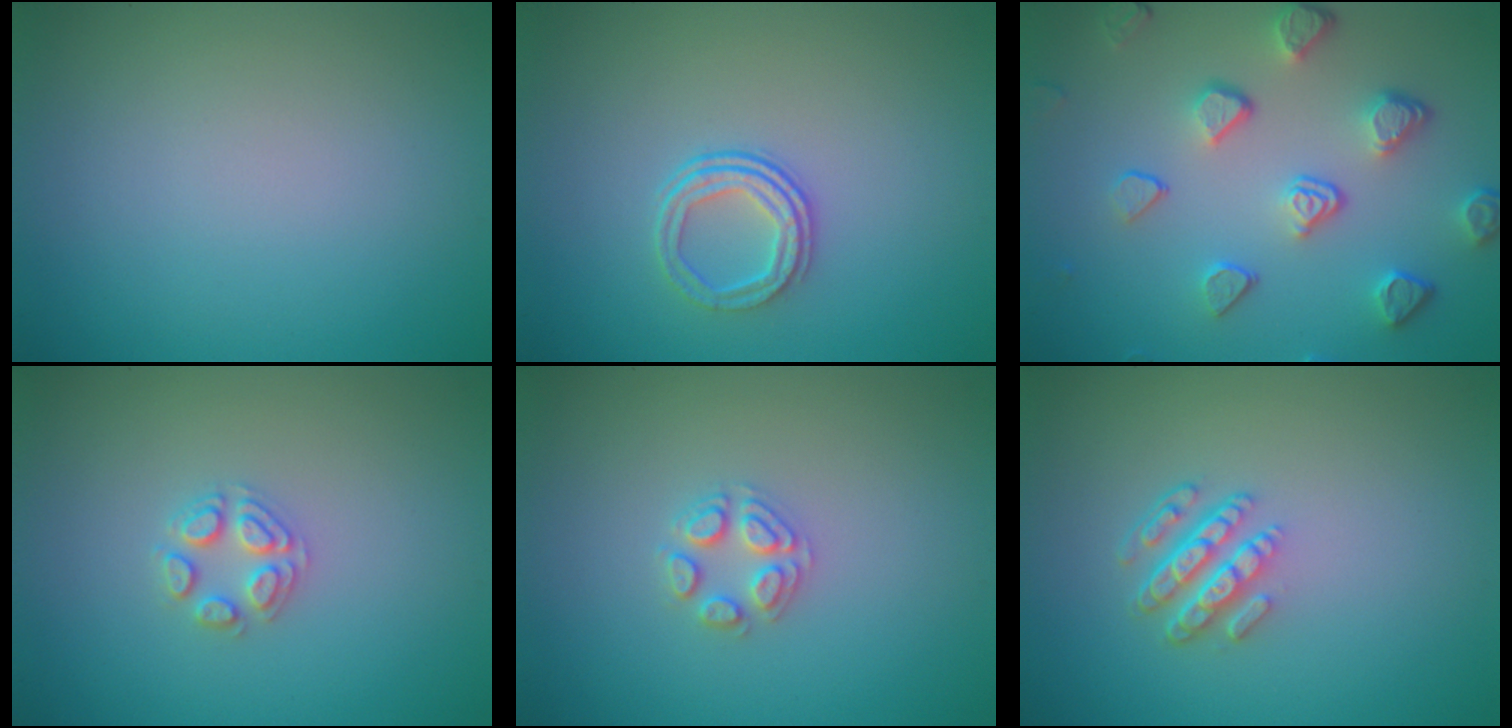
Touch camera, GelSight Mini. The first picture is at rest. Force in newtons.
{"total": 2.4, "press": 1.7, "slide": 1.7}
{"total": 4.9, "press": 3.7, "slide": 3.1}
{"total": 2.2, "press": 2.2, "slide": 0.2}
{"total": 2.2, "press": 2.2, "slide": 0.2}
{"total": 4.0, "press": 2.8, "slide": 2.8}